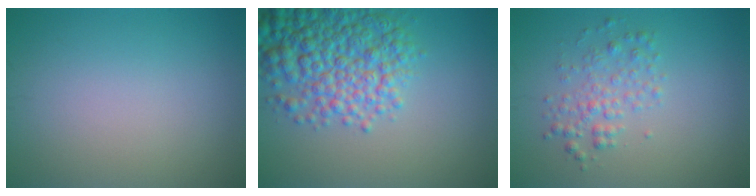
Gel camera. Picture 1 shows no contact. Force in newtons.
{"total": 7.7, "press": 7.7, "slide": 0.2}
{"total": 2.4, "press": 2.4, "slide": 0.1}